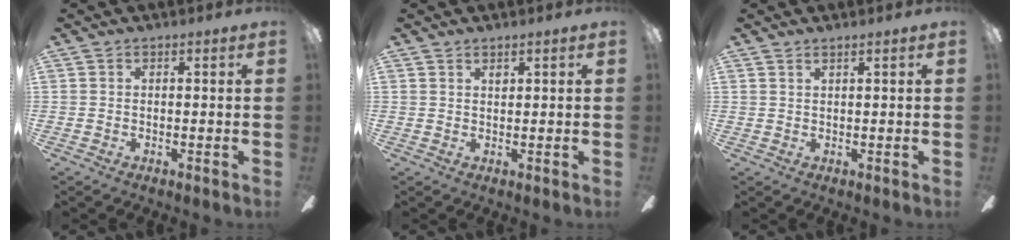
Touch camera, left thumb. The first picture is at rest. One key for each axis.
{"total": 1.3, "fx": 1.0, "fy": 0.4, "fz": 0.7, "tx": -0.008, "ty": -0.002, "tz": 0.016}
{"total": 1.1, "fx": 0.9, "fy": 0.0, "fz": 0.6, "tx": -0.013, "ty": 0.000, "tz": 0.016}